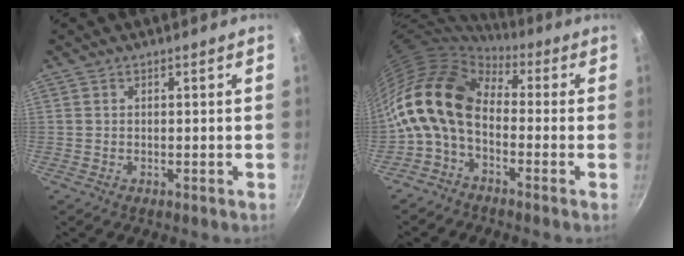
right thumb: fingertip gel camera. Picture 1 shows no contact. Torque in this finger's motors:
{"motor_torque": [1.87, 3.14, 1.88, -0.89, 0.30]}